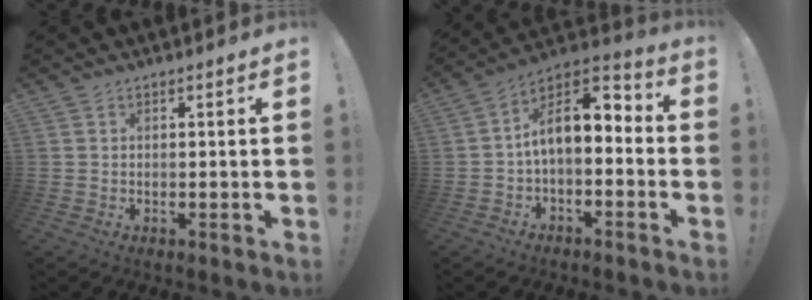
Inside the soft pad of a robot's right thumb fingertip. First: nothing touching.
{"total": 9.5, "force": [1.2, 5.5, 7.6], "torque": [-0.123, -0.005, 0.027]}